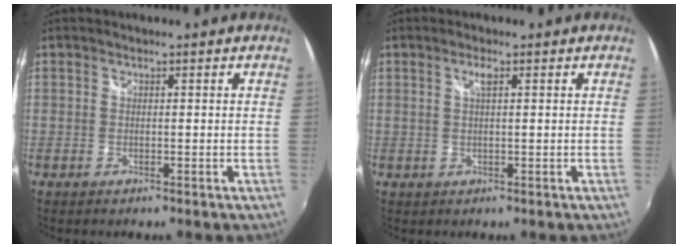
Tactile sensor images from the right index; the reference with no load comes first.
{"total": 1.6, "force": [0.7, 0.2, 1.4], "torque": [-0.025, 0.003, 0.011]}